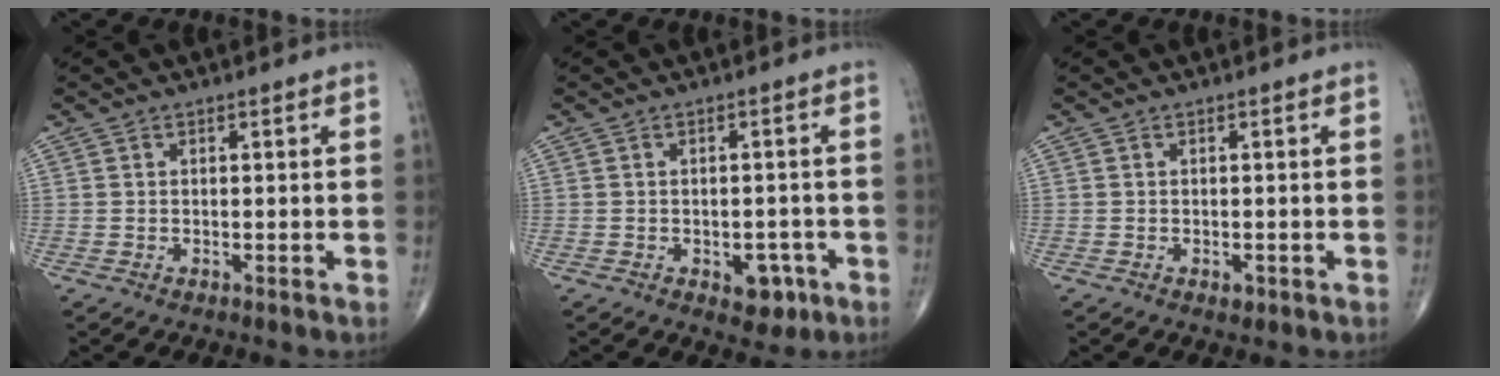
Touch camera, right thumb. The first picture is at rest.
{"total": 4.9, "force": [-2.1, 3.0, 3.2], "torque": [-0.017, 0.011, -0.022]}
{"total": 1.1, "force": [-0.5, 0.6, 0.8], "torque": [-0.009, -0.001, -0.006]}